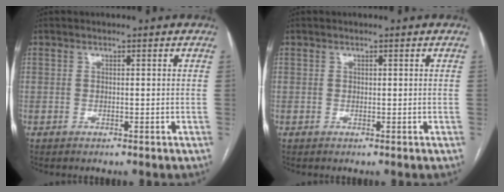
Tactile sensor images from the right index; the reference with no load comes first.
{"total": 0.0}